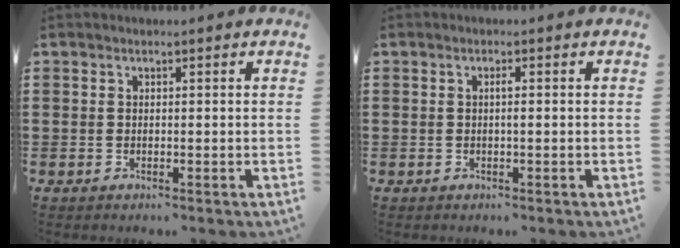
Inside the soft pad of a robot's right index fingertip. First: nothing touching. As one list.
[{"total": 0.9, "force": [-0.1, 0.0, 0.9], "torque": [-0.017, -0.003, -0.001]}]